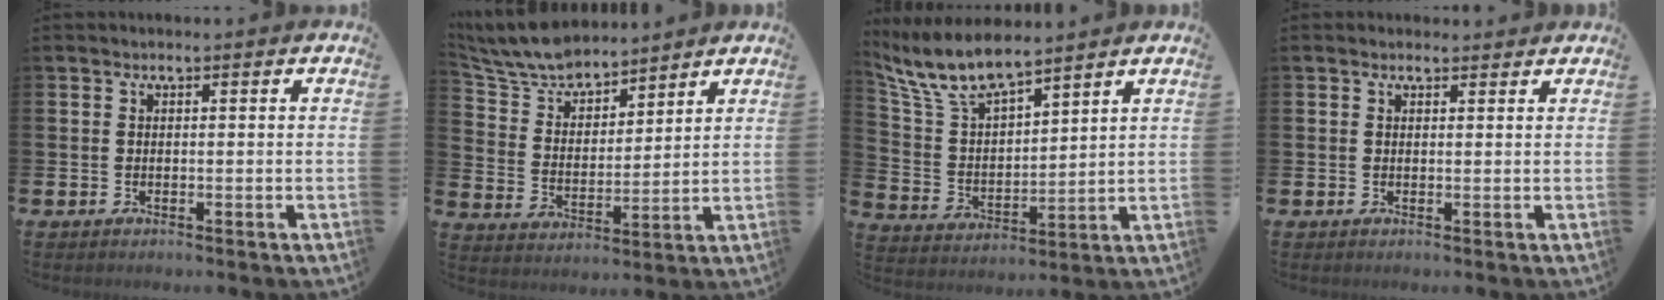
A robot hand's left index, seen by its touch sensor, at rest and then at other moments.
{"total": 7.6, "force": [7.1, 2.1, 1.7], "torque": [-0.073, -0.036, 0.129]}
{"total": 8.6, "force": [7.7, 1.8, 3.3], "torque": [-0.102, -0.033, 0.140]}
{"total": 0.9, "force": [0.8, 0.4, 0.2], "torque": [0.003, 0.002, 0.013]}